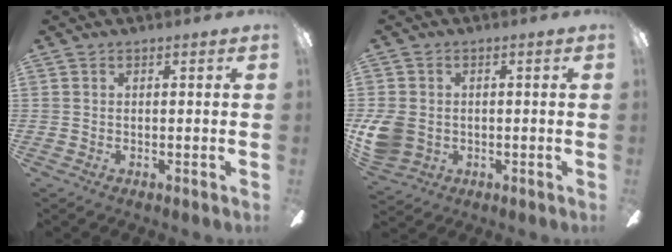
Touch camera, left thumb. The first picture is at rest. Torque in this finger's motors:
{"motor_torque": [-0.10, 0.86, 0.36, -0.47, 0.03]}